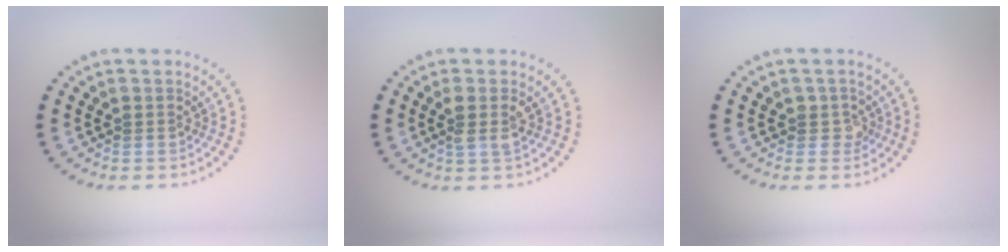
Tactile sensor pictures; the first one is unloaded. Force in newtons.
{"total": 1.7, "press": 1.6, "slide": 0.7}
{"total": 1.6, "press": 1.4, "slide": 0.8}